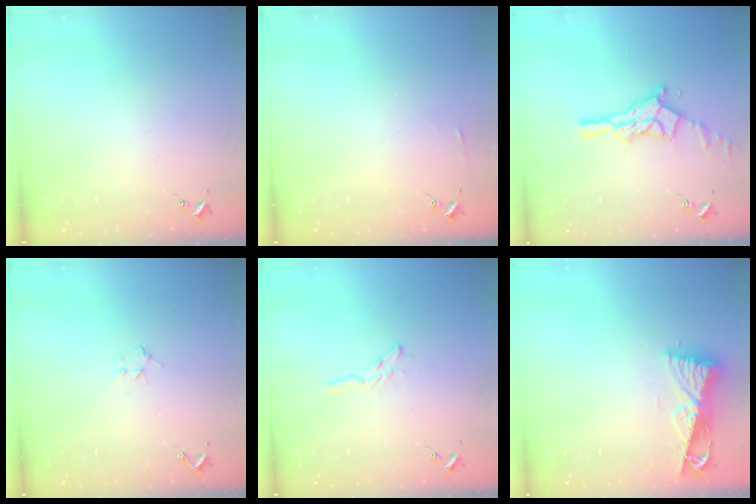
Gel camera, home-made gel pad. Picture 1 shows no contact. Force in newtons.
{"total": 2.8, "press": 2.8, "slide": 0.3}
{"total": 14.0, "press": 14.0, "slide": 1.1}
{"total": 5.6, "press": 5.5, "slide": 1.0}
{"total": 3.1, "press": 3.1, "slide": 0.4}
{"total": 8.7, "press": 8.7, "slide": 1.0}